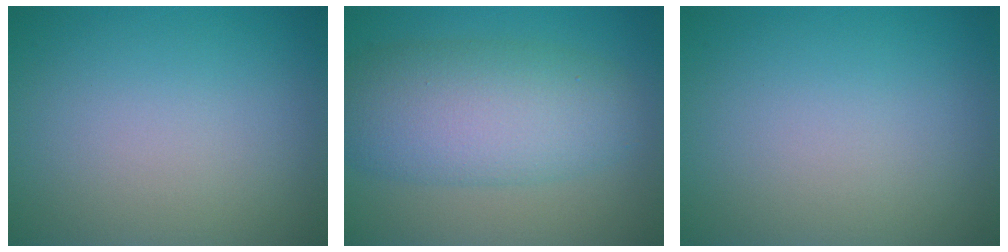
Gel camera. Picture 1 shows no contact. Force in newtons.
{"total": 7.7, "press": 7.7, "slide": 0.3}
{"total": 0.0}